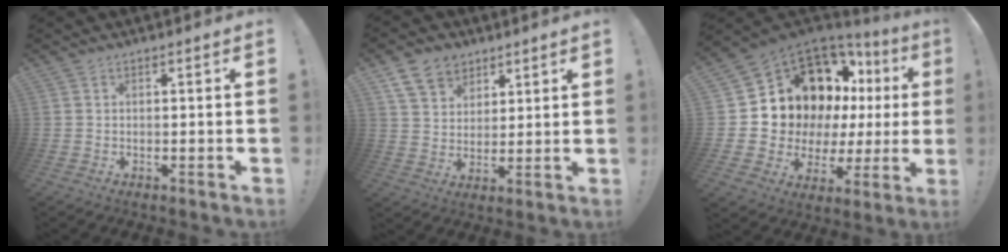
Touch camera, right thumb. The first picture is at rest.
{"total": 10.4, "force": [6.5, 7.5, 3.3], "torque": [-0.056, -0.031, 0.129]}
{"total": 16.1, "force": [8.4, 10.3, 9.1], "torque": [-0.137, -0.070, 0.181]}